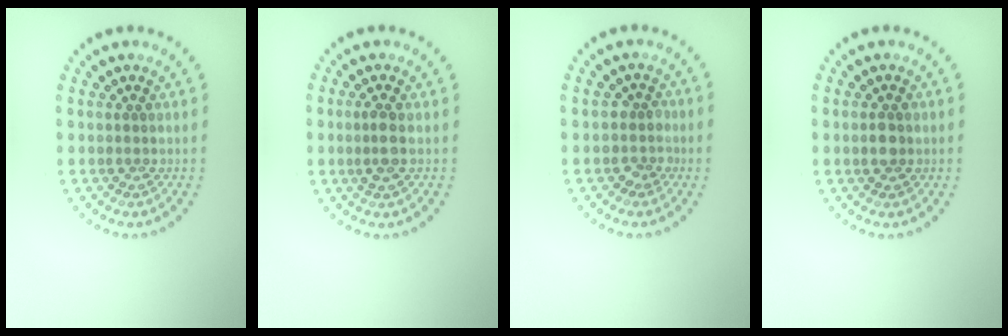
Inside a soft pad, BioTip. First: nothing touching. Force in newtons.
{"total": 1.6, "press": 1.5, "slide": 0.6}
{"total": 1.7, "press": 1.5, "slide": 0.9}
{"total": 1.8, "press": 1.8, "slide": 0.1}